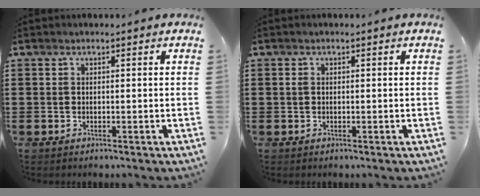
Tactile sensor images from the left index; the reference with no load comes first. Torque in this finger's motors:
{"motor_torque": [1.12, -1.02, 0.53, 0.16]}